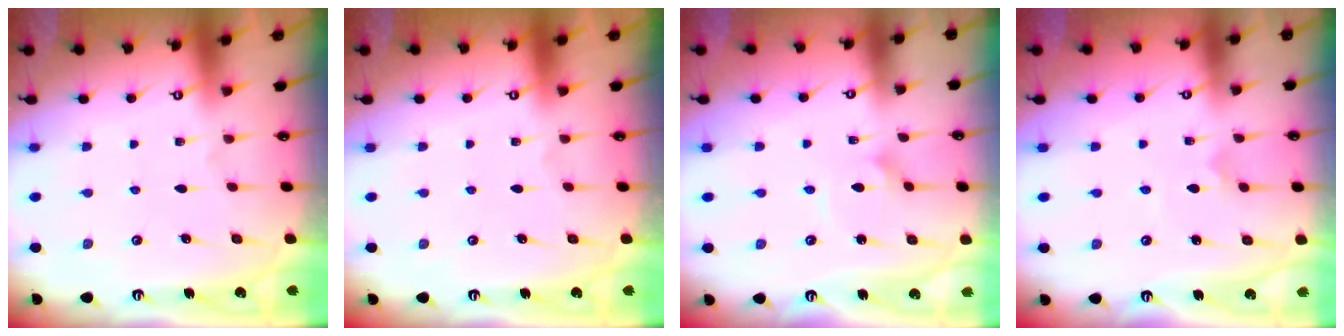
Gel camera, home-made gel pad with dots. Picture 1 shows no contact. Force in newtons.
{"total": 0.0}
{"total": 1.5, "press": 1.5, "slide": 0.1}
{"total": 2.5, "press": 2.5, "slide": 0.3}